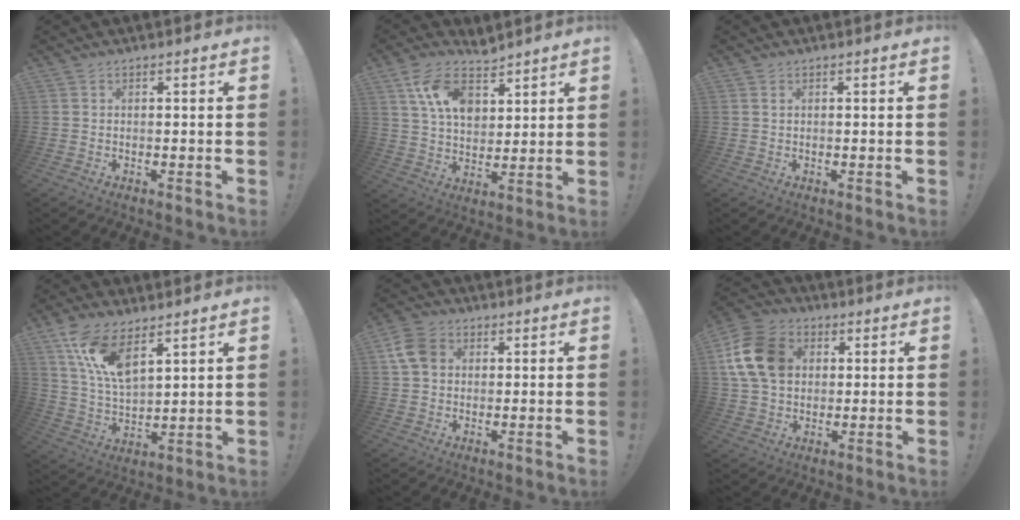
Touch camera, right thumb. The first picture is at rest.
{"total": 12.2, "force": [7.2, 7.2, 6.7], "torque": [-0.117, -0.030, 0.138]}
{"total": 0.8, "force": [0.4, 0.4, 0.5], "torque": [-0.003, -0.002, 0.005]}
{"total": 13.3, "force": [8.5, 5.5, 8.6], "torque": [-0.184, -0.038, 0.160]}
{"total": 9.1, "force": [2.1, 7.1, 5.2], "torque": [-0.093, 0.005, 0.044]}
{"total": 16.1, "force": [3.8, 12.4, 9.5], "torque": [-0.156, 0.003, 0.080]}